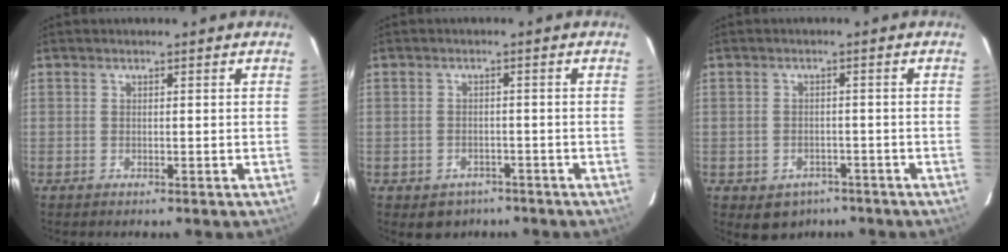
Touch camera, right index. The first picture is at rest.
{"total": 3.7, "force": [-2.4, 2.8, 0.8], "torque": [-0.012, 0.008, -0.026]}
{"total": 4.5, "force": [-2.7, 3.4, 1.2], "torque": [-0.016, 0.006, -0.029]}